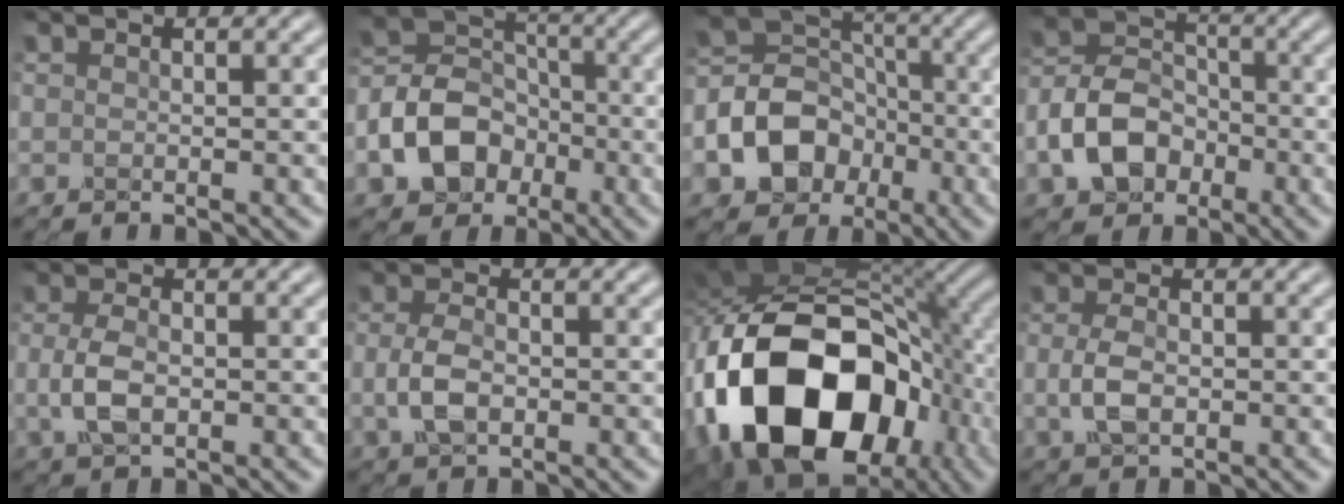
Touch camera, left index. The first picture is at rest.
{"total": 7.4, "force": [-3.0, 5.5, 4.0], "torque": [-0.074, -0.001, -0.065]}
{"total": 8.9, "force": [-3.3, 7.1, 4.1], "torque": [-0.084, 0.000, -0.078]}
{"total": 5.9, "force": [-2.5, 4.1, 3.4], "torque": [-0.070, 0.008, -0.056]}
{"total": 3.0, "force": [-0.4, 1.5, 2.6], "torque": [-0.067, 0.002, -0.005]}
{"total": 2.9, "force": [-0.5, 1.5, 2.4], "torque": [-0.064, 0.002, -0.010]}
{"total": 18.0, "force": [-5.0, 11.7, 12.7], "torque": [-0.247, -0.014, -0.081]}
{"total": 2.6, "force": [-0.4, 1.4, 2.2], "torque": [-0.058, 0.002, -0.006]}